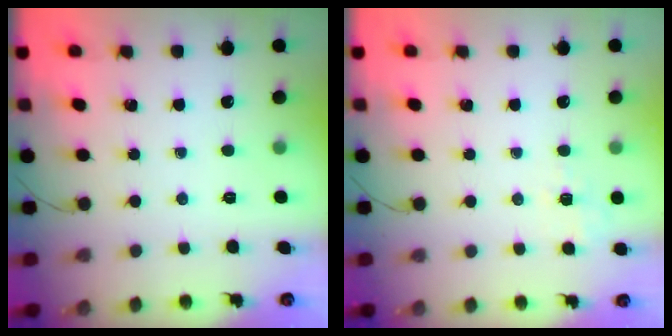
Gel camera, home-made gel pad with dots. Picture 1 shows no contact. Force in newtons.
{"total": 2.0, "press": 1.2, "slide": 1.6}